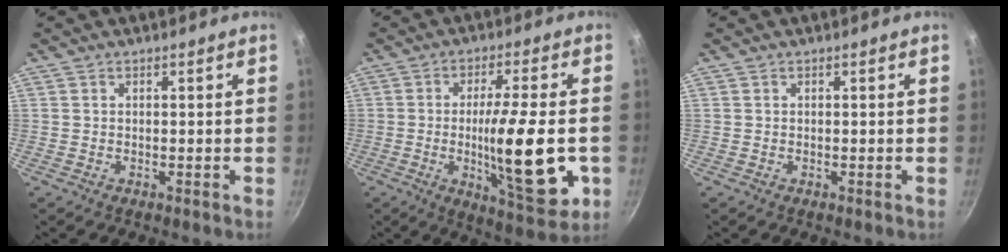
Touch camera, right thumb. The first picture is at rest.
{"total": 17.6, "force": [-2.9, 4.0, 16.9], "torque": [-0.258, -0.006, -0.041]}
{"total": 0.0}